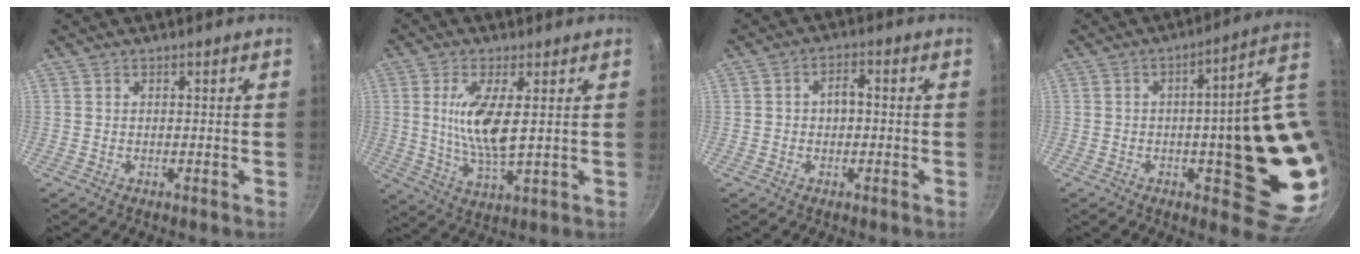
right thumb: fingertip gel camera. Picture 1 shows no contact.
{"total": 10.9, "force": [2.2, 3.4, 10.2], "torque": [-0.203, -0.017, 0.046]}
{"total": 3.6, "force": [-0.1, 2.4, 2.7], "torque": [-0.027, 0.015, -0.005]}
{"total": 21.3, "force": [0.0, 6.4, 20.4], "torque": [-0.213, -0.011, 0.007]}